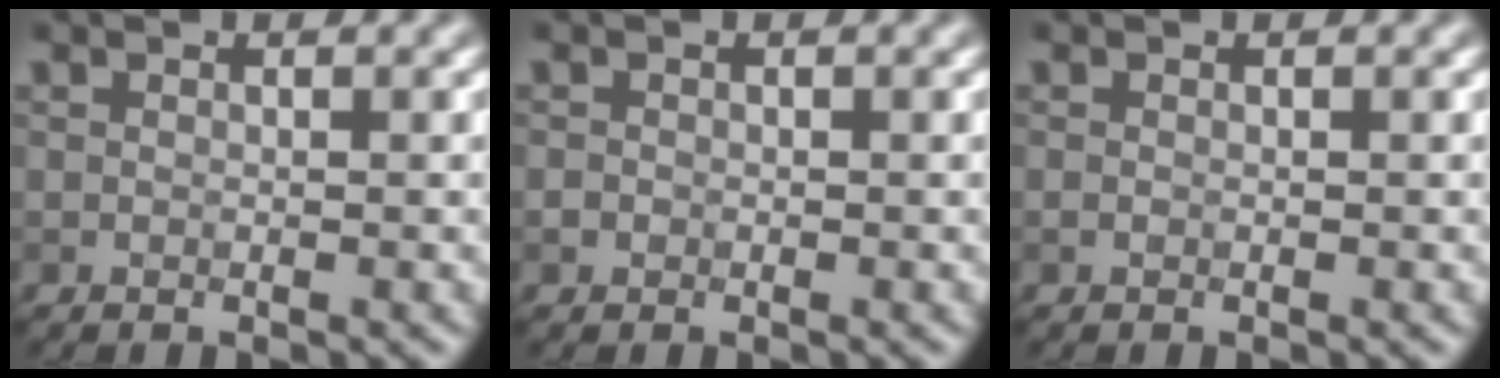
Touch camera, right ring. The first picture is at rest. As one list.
[{"total": 0.5, "force": [-0.2, 0.5, 0.1], "torque": [0.002, -0.003, -0.005]}, {"total": 0.0}]